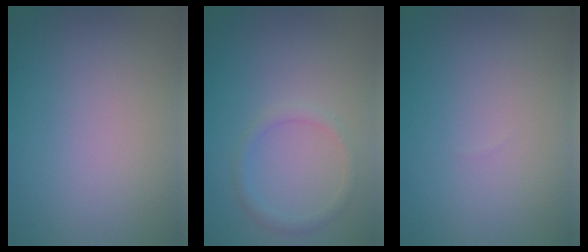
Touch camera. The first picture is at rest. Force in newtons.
{"total": 1.4, "press": 1.4, "slide": 0.2}
{"total": 0.0}